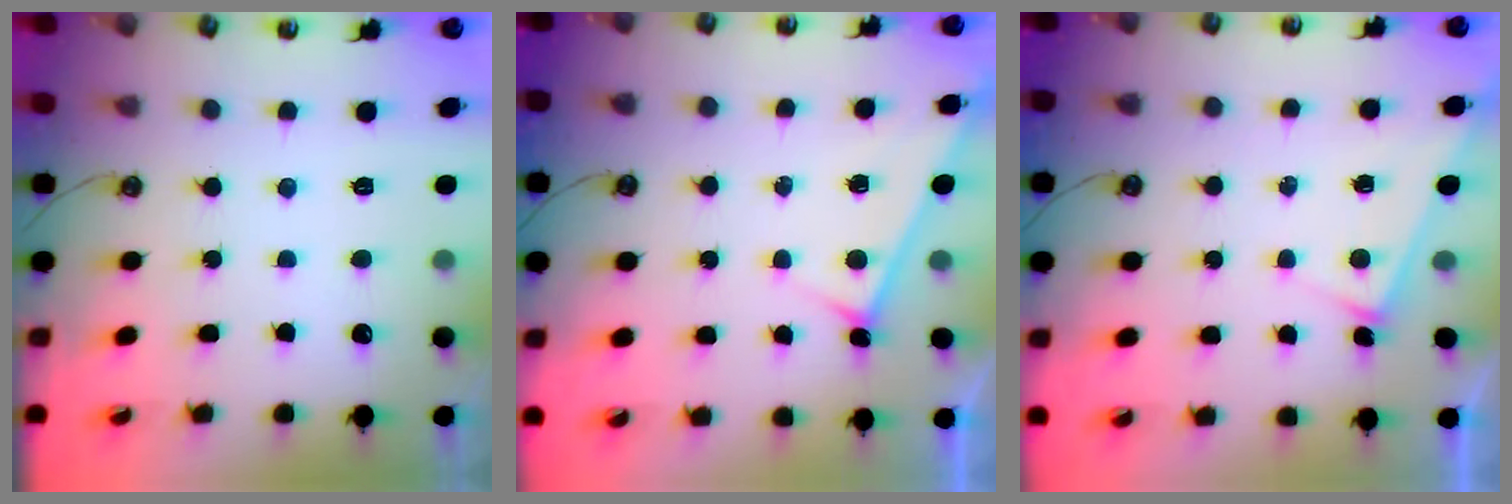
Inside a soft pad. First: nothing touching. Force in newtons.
{"total": 5.8, "press": 5.8, "slide": 0.2}
{"total": 2.9, "press": 2.9, "slide": 0.2}